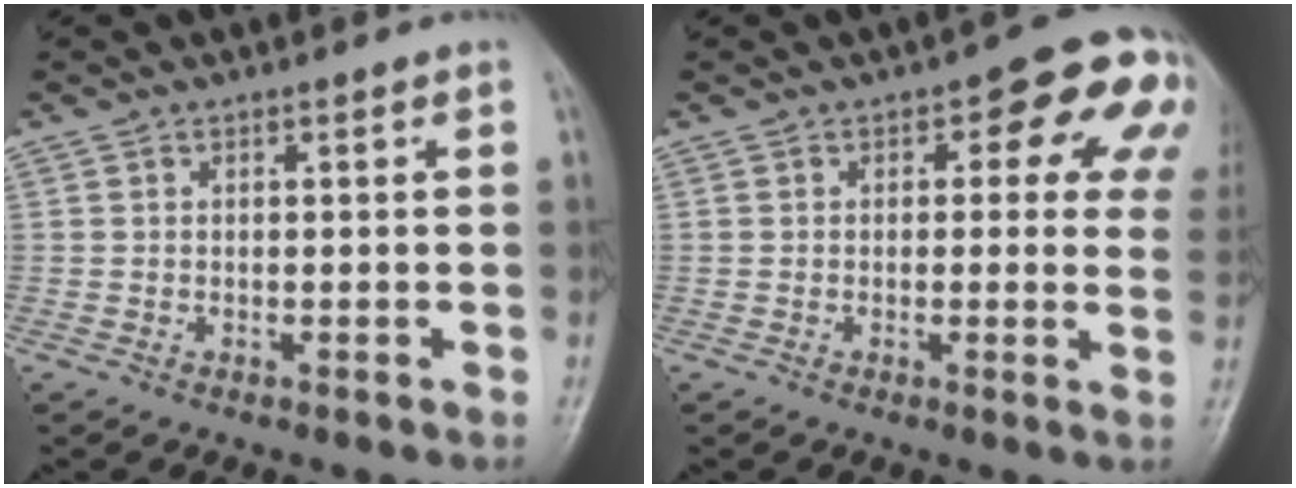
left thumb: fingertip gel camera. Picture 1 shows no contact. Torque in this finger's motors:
{"motor_torque": [0.84, 0.91, 1.48, -1.29, 0.07]}